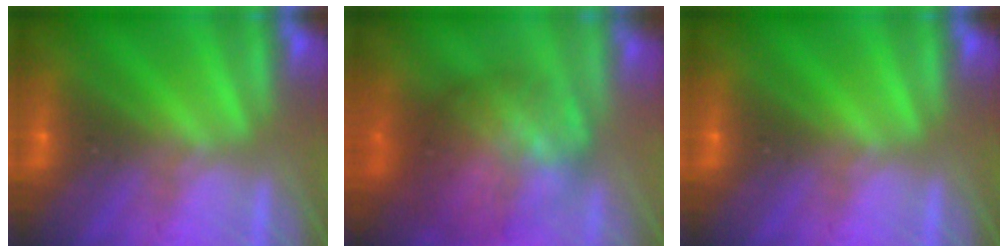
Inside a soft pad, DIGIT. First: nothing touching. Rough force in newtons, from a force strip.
{"total": 9.1}
{"total": 0.0}